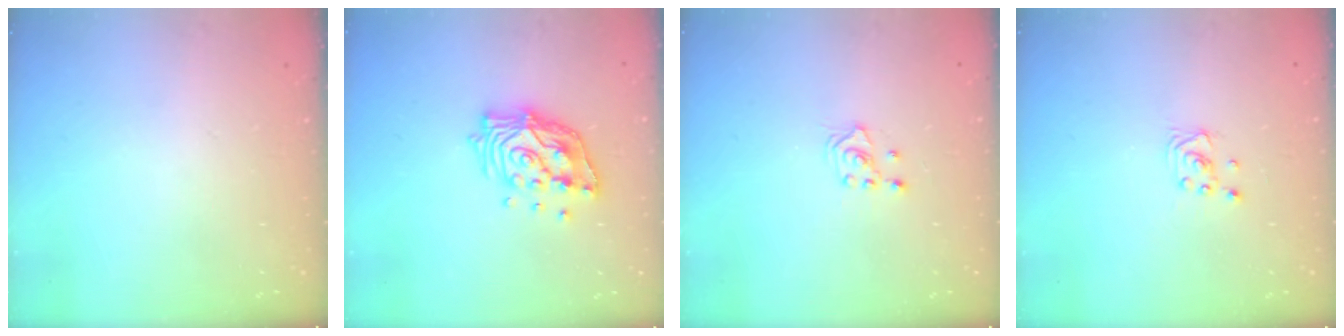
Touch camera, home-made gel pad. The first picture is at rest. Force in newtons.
{"total": 13.9, "press": 13.8, "slide": 1.4}
{"total": 1.8, "press": 1.8, "slide": 0.2}
{"total": 2.2, "press": 2.2, "slide": 0.1}